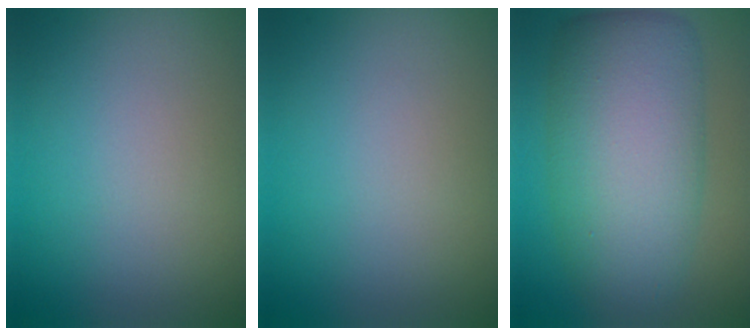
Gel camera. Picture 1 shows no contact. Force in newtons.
{"total": 0.0}
{"total": 10.2, "press": 10.2, "slide": 0.0}